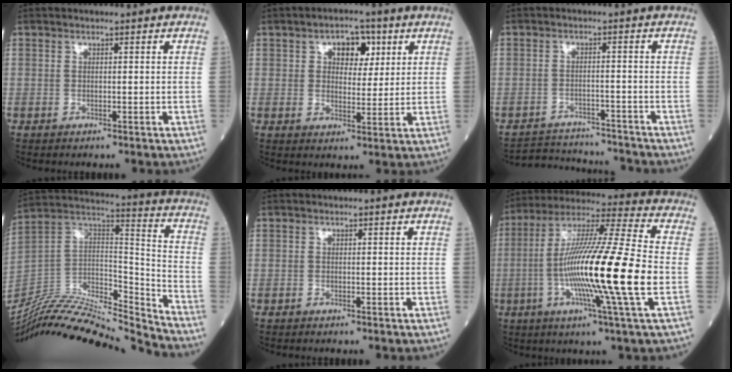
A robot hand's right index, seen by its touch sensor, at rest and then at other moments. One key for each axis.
{"total": 5.8, "fx": 2.4, "fy": 3.4, "fz": 4.0, "tx": -0.054, "ty": 0.016, "tz": 0.036}
{"total": 8.9, "fx": -8.8, "fy": 0.9, "fz": 0.4, "tx": -0.007, "ty": 0.015, "tz": -0.131}
{"total": 25.3, "fx": -24.1, "fy": 0.9, "fz": 7.8, "tx": -0.163, "ty": 0.012, "tz": -0.406}
{"total": 0.0}
{"total": 19.9, "fx": -3.7, "fy": -1.1, "fz": 19.5, "tx": -0.363, "ty": -0.012, "tz": -0.082}